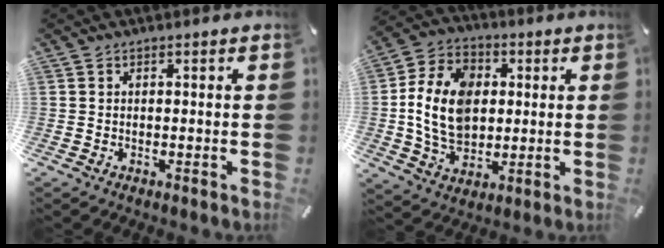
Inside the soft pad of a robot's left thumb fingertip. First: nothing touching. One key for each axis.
{"total": 14.9, "fx": 0.5, "fy": 11.3, "fz": 9.7, "tx": -0.217, "ty": 0.014, "tz": 0.008}